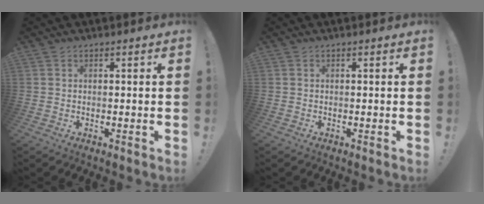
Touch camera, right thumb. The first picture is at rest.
{"total": 0.0}